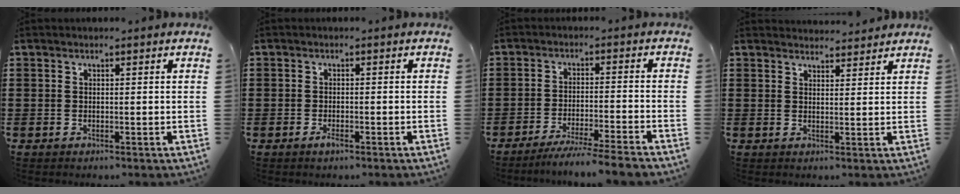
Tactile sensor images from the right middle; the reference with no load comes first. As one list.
[{"total": 1.3, "force": [-0.9, 0.5, 0.7], "torque": [-0.022, -0.007, -0.019]}, {"total": 4.9, "force": [-4.6, -0.4, 1.8], "torque": [-0.034, -0.012, -0.091]}, {"total": 2.6, "force": [2.5, 0.4, -0.2], "torque": [0.005, -0.005, 0.047]}]